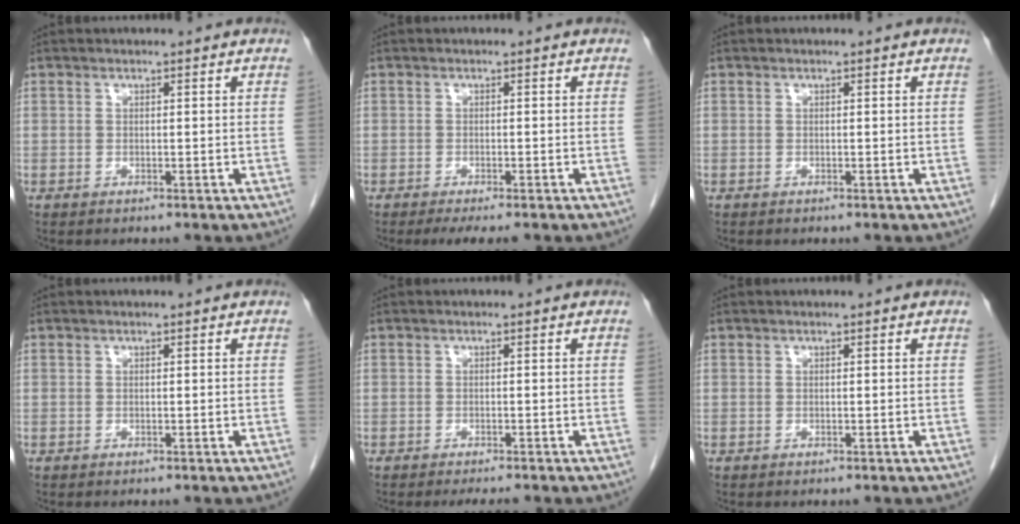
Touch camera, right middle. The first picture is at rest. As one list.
[{"total": 4.4, "force": [-3.6, 0.6, 2.6], "torque": [-0.031, -0.010, -0.050]}, {"total": 0.0}, {"total": 0.0}, {"total": 2.6, "force": [-2.3, 0.3, 1.2], "torque": [-0.014, -0.006, -0.028]}, {"total": 0.0}]